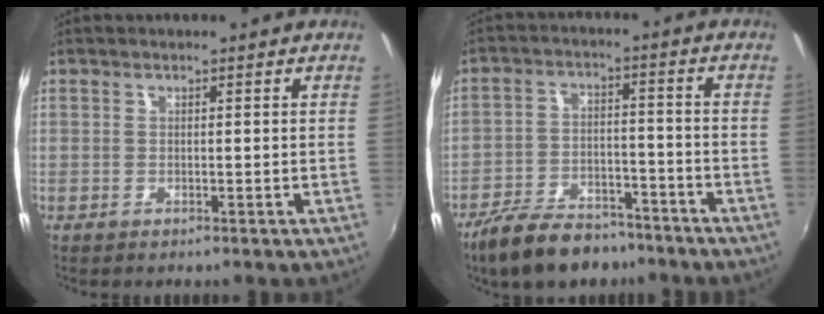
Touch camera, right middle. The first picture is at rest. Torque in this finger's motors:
{"motor_torque": [0.91, -0.72, 0.11, 0.00]}